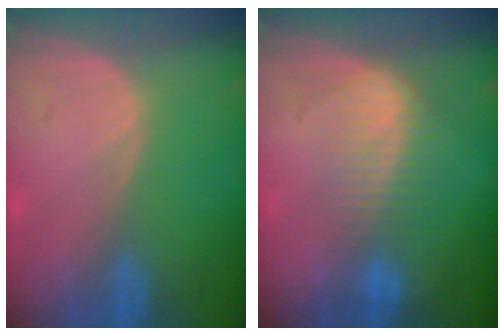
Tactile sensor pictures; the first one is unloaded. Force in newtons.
{"total": 7.3, "press": 6.2, "slide": 3.8}